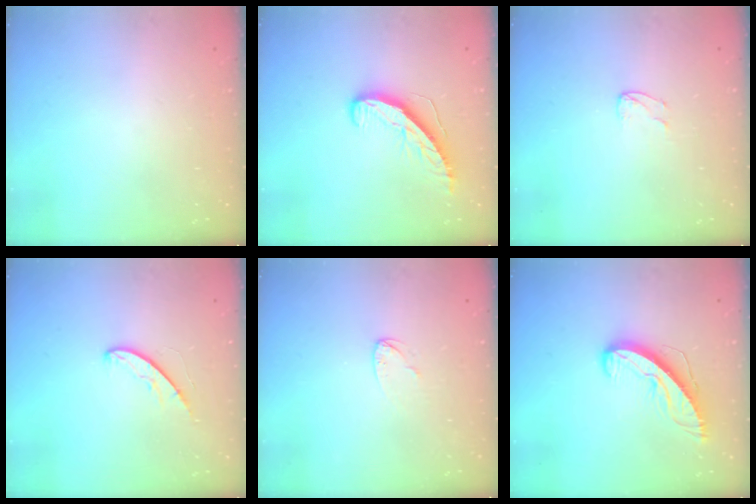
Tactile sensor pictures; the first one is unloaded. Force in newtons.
{"total": 9.0, "press": 9.0, "slide": 0.6}
{"total": 4.0, "press": 4.0, "slide": 0.3}
{"total": 5.2, "press": 5.2, "slide": 0.5}
{"total": 3.9, "press": 3.9, "slide": 0.4}
{"total": 9.2, "press": 9.2, "slide": 0.3}